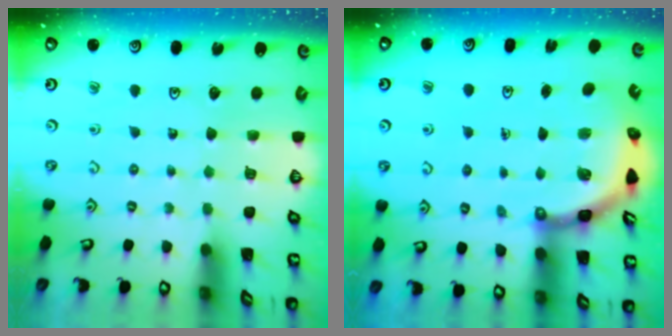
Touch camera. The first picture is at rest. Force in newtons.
{"total": 6.0, "press": 5.7, "slide": 1.8}